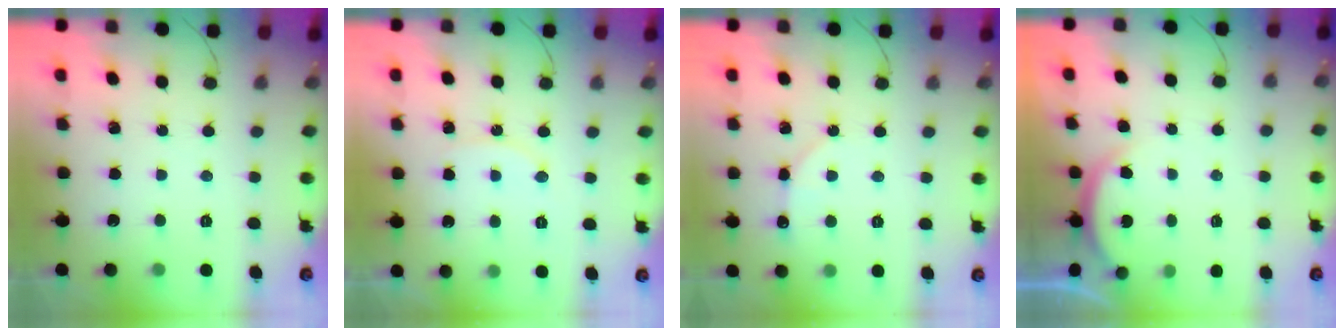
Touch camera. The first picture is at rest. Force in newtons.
{"total": 6.1, "press": 6.1, "slide": 0.8}
{"total": 3.9, "press": 3.9, "slide": 0.4}
{"total": 2.8, "press": 2.8, "slide": 0.6}